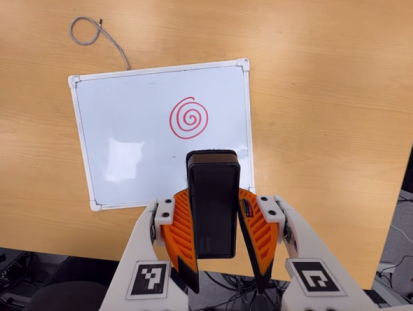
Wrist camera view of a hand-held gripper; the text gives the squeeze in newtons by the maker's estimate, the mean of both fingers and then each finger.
{"total": 9.4, "left": 7.2, "right": 11.6}